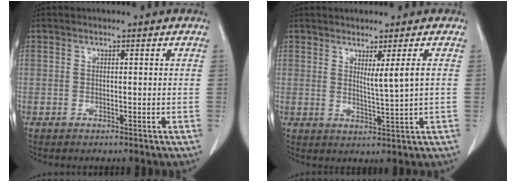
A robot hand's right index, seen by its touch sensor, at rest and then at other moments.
{"total": 3.3, "force": [1.2, -0.9, 3.0], "torque": [-0.053, -0.017, 0.026]}